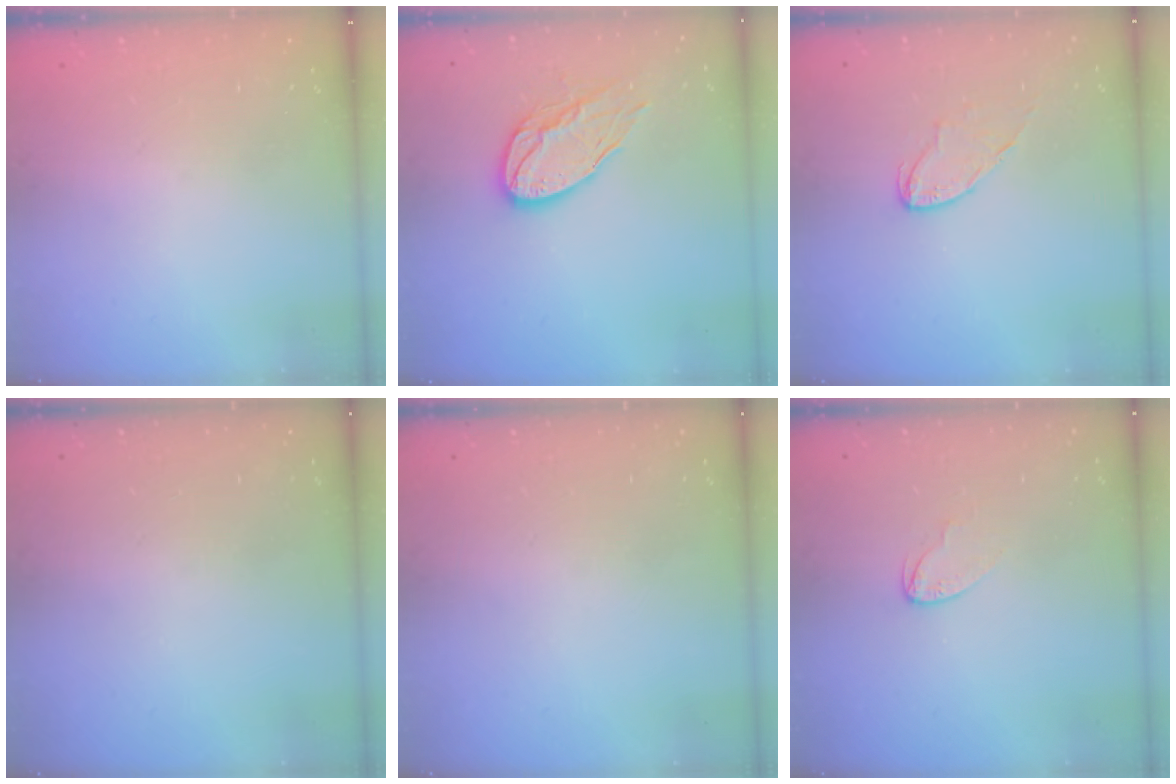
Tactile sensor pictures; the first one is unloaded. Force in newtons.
{"total": 11.9, "press": 11.9, "slide": 1.0}
{"total": 6.5, "press": 6.4, "slide": 0.6}
{"total": 0.0}
{"total": 0.0}
{"total": 3.4, "press": 3.4, "slide": 0.3}